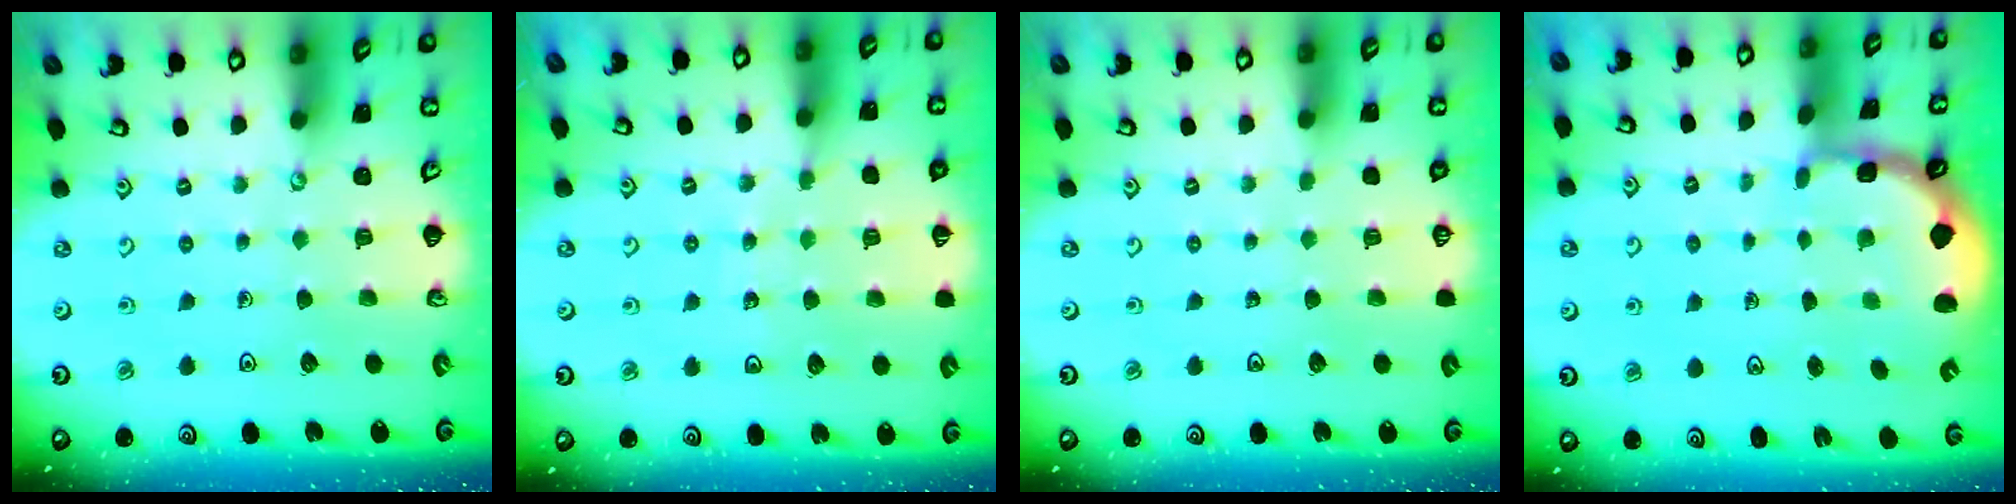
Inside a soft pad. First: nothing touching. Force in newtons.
{"total": 5.8, "press": 5.5, "slide": 1.6}
{"total": 0.0}
{"total": 1.7, "press": 1.6, "slide": 0.5}